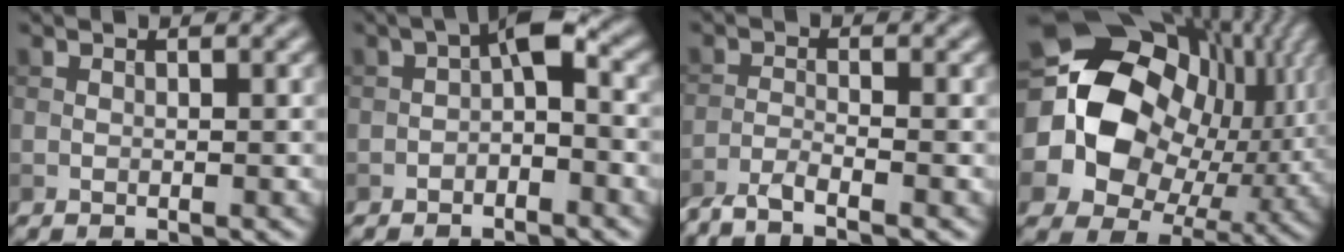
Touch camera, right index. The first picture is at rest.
{"total": 3.5, "force": [-0.9, 1.5, 3.0], "torque": [-0.043, 0.013, -0.025]}
{"total": 3.3, "force": [-2.7, 0.5, 1.9], "torque": [-0.037, -0.004, -0.064]}
{"total": 21.3, "force": [3.2, 17.4, 11.9], "torque": [-0.249, 0.005, 0.070]}